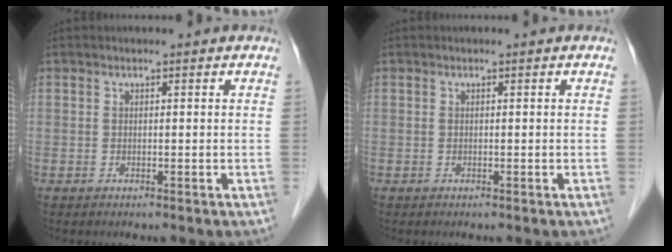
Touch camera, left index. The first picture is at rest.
{"total": 0.0}